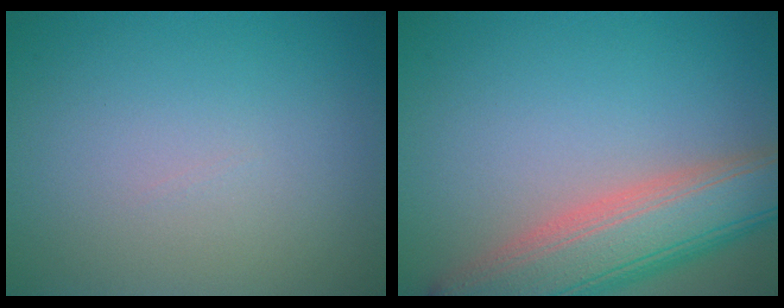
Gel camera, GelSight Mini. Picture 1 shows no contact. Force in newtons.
{"total": 8.6, "press": 8.6, "slide": 0.3}